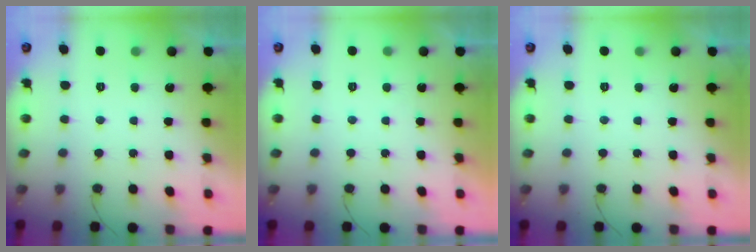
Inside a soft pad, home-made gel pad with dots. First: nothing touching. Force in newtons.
{"total": 1.9, "press": 1.9, "slide": 0.1}
{"total": 0.0}